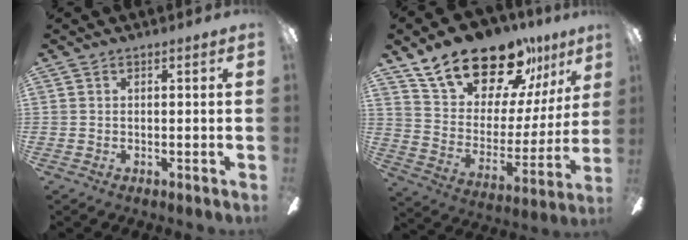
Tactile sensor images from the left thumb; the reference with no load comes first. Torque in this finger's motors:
{"motor_torque": [1.65, 1.66, 1.39, -1.38, 0.08]}